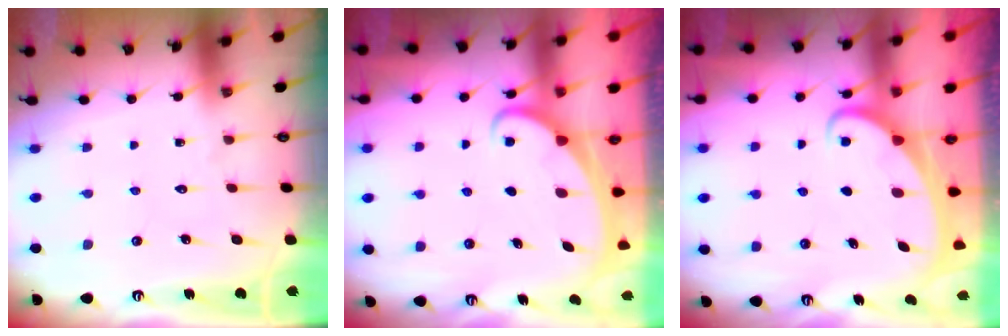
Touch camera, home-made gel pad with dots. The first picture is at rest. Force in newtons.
{"total": 2.1, "press": 2.0, "slide": 0.3}
{"total": 2.4, "press": 2.4, "slide": 0.3}